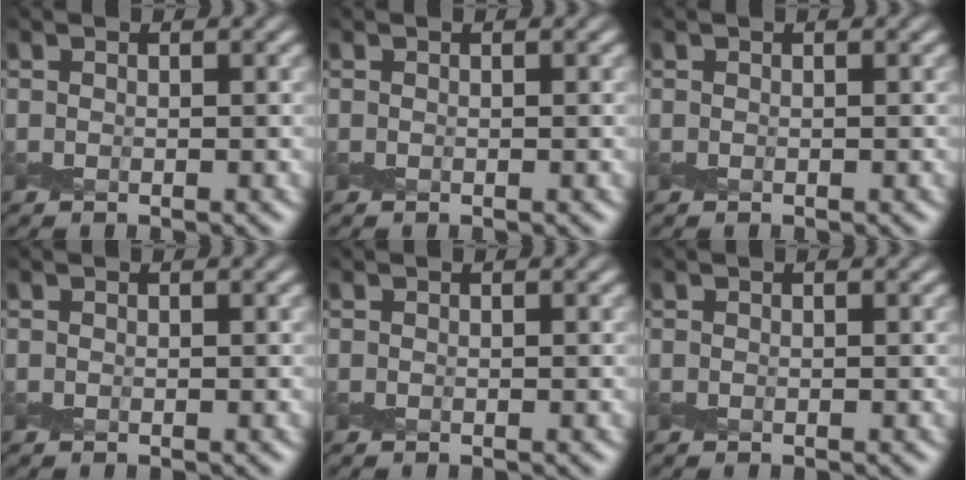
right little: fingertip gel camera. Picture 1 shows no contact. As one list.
[{"total": 0.0}, {"total": 0.0}, {"total": 0.0}, {"total": 0.0}, {"total": 0.0}]